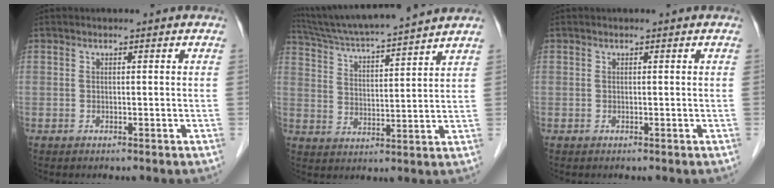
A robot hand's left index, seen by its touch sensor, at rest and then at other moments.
{"total": 16.0, "force": [14.4, -0.8, 6.9], "torque": [-0.126, 0.009, 0.224]}
{"total": 0.0}